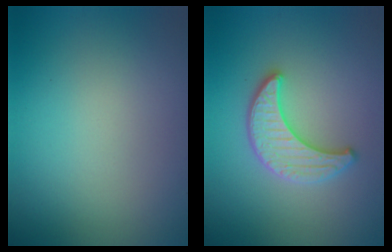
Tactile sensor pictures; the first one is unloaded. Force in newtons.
{"total": 3.3, "press": 3.3, "slide": 0.3}